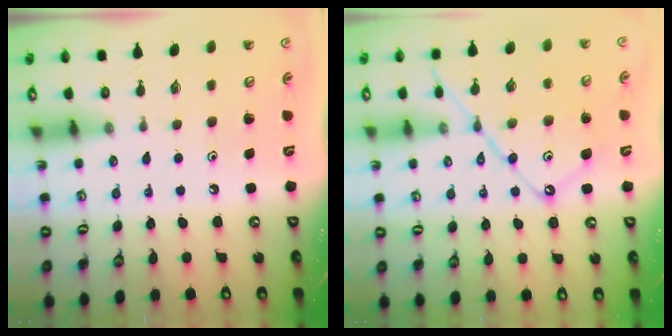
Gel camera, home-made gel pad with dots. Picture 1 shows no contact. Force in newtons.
{"total": 12.2, "press": 12.2, "slide": 1.1}